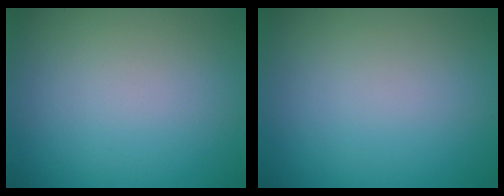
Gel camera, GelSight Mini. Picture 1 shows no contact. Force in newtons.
{"total": 0.0}